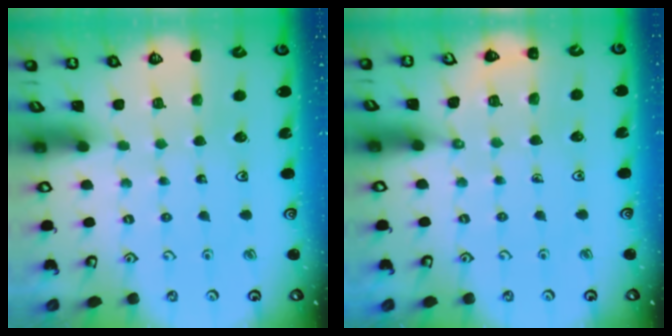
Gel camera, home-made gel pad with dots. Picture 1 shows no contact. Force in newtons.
{"total": 6.0, "press": 5.8, "slide": 1.6}